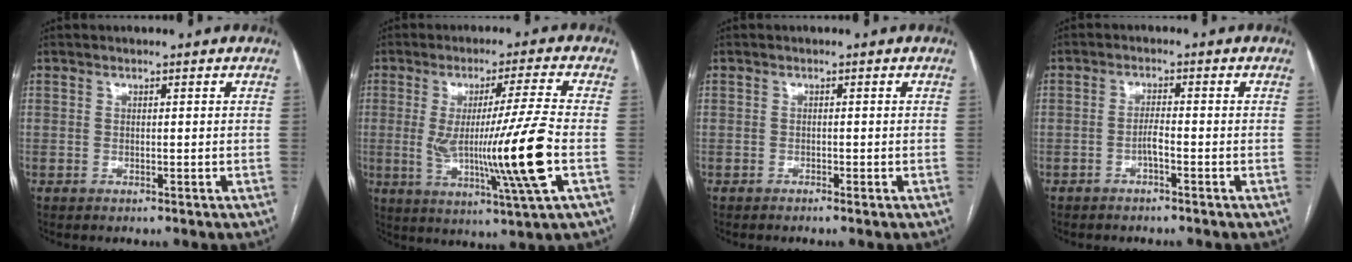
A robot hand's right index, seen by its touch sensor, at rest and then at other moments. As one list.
[{"total": 14.3, "force": [-1.7, -1.9, 14.1], "torque": [-0.256, -0.025, -0.028]}, {"total": 0.5, "force": [-0.4, -0.1, 0.3], "torque": [-0.008, 0.000, -0.008]}, {"total": 2.0, "force": [-1.1, 0.1, 1.7], "torque": [-0.028, 0.002, -0.022]}]